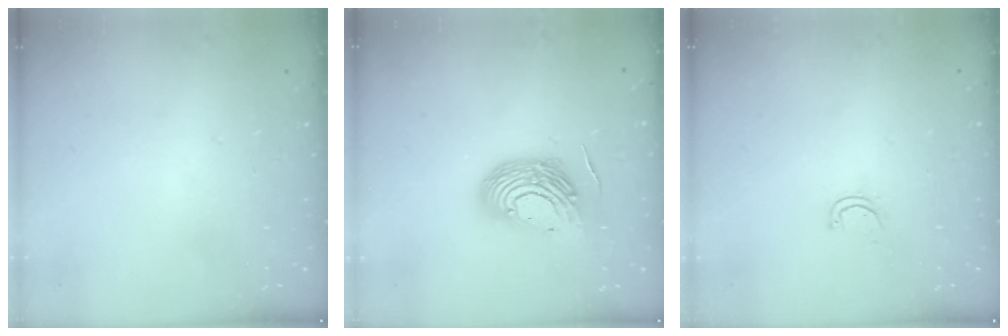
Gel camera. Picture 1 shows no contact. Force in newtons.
{"total": 12.6, "press": 12.5, "slide": 1.7}
{"total": 4.6, "press": 4.4, "slide": 1.2}